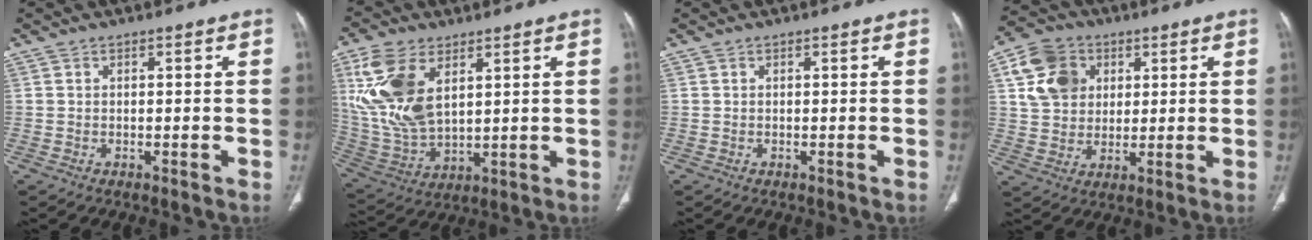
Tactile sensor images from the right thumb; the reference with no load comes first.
{"total": 15.8, "force": [5.7, 8.8, 11.8], "torque": [-0.246, -0.017, 0.125]}
{"total": 0.0}
{"total": 11.5, "force": [3.8, 9.3, 5.7], "torque": [-0.084, -0.002, 0.071]}